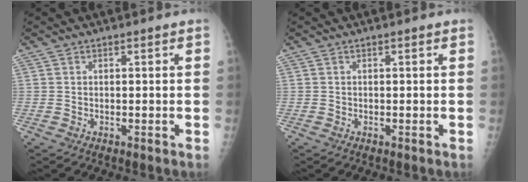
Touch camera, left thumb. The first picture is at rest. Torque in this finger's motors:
{"motor_torque": [0.04, -0.13, -0.08, -0.05, 0.03]}